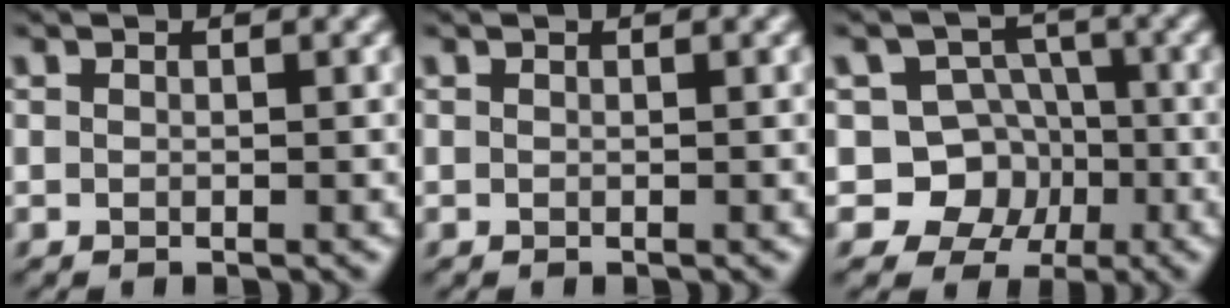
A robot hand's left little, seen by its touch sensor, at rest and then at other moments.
{"total": 0.0}
{"total": 7.6, "force": [-2.5, 6.8, 2.5], "torque": [-0.020, 0.016, -0.072]}